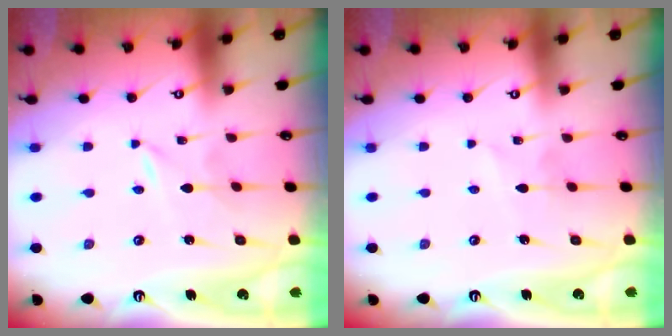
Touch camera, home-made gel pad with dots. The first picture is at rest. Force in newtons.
{"total": 2.7, "press": 2.7, "slide": 0.2}